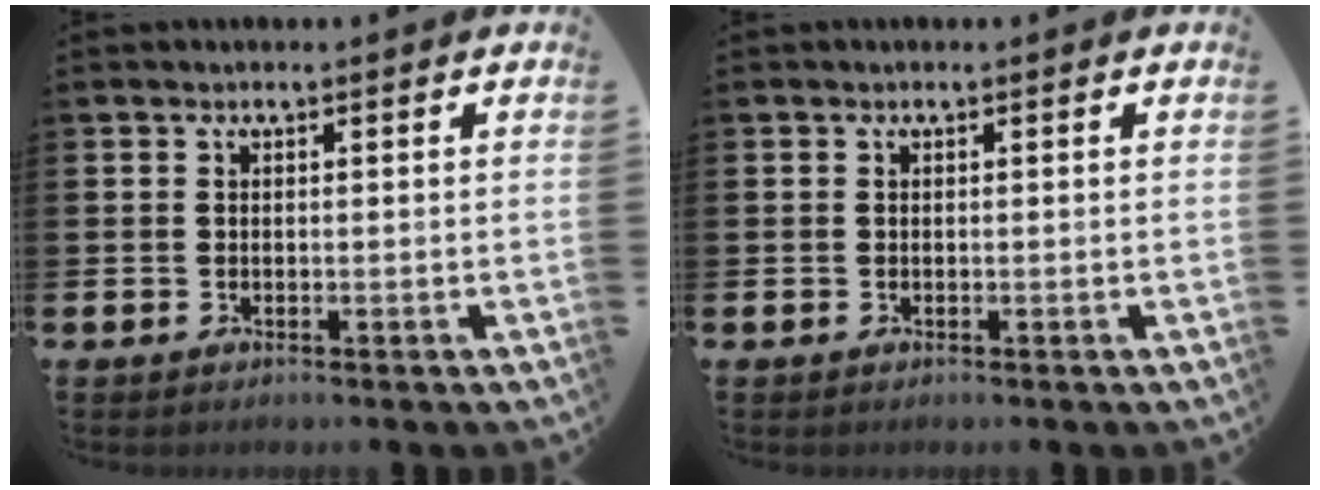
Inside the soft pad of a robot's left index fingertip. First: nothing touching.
{"total": 0.0}